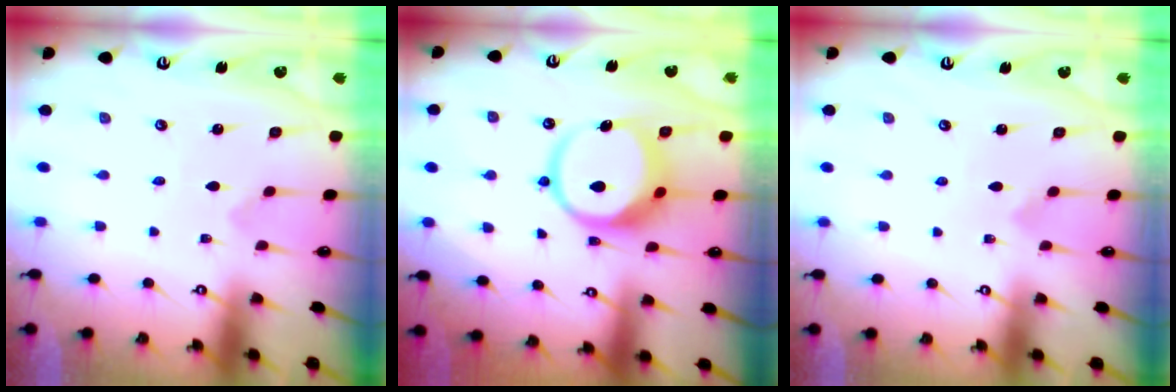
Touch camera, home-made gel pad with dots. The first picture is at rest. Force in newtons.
{"total": 11.6, "press": 11.5, "slide": 1.5}
{"total": 2.2, "press": 2.2, "slide": 0.1}